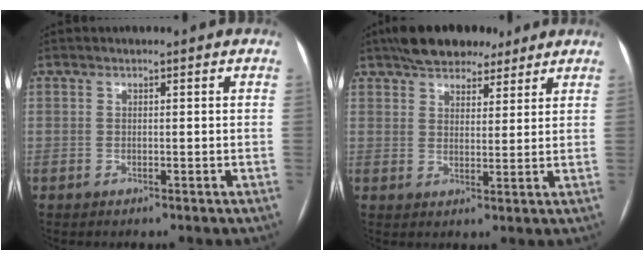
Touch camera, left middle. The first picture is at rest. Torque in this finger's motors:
{"motor_torque": [0.35, -0.34, 0.02, 0.03]}